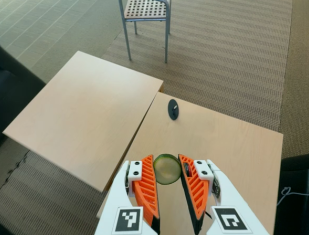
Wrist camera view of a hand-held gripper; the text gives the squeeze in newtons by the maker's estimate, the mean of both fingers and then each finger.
{"total": 10.1, "left": 10.2, "right": 10.0}